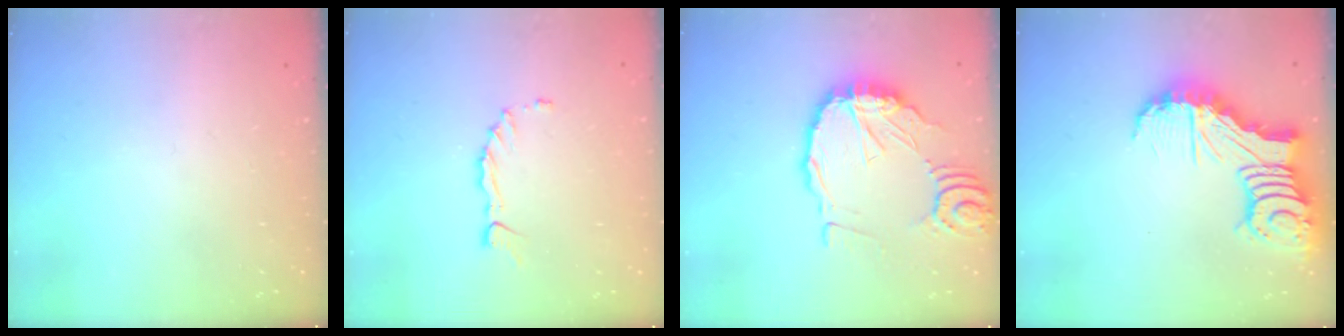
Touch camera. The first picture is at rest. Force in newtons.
{"total": 1.3, "press": 1.3, "slide": 0.1}
{"total": 14.7, "press": 14.6, "slide": 1.6}
{"total": 13.4, "press": 13.3, "slide": 1.6}